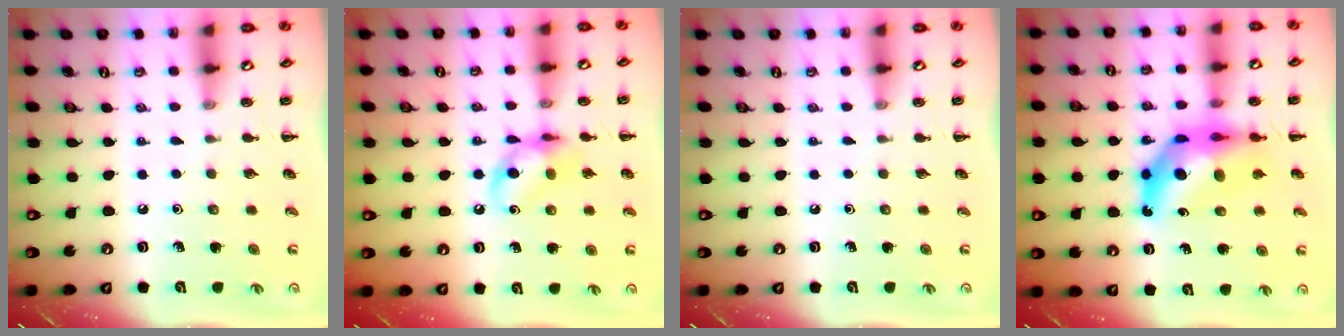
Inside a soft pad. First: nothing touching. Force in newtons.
{"total": 12.4, "press": 12.3, "slide": 1.8}
{"total": 0.0}
{"total": 13.1, "press": 12.5, "slide": 4.0}